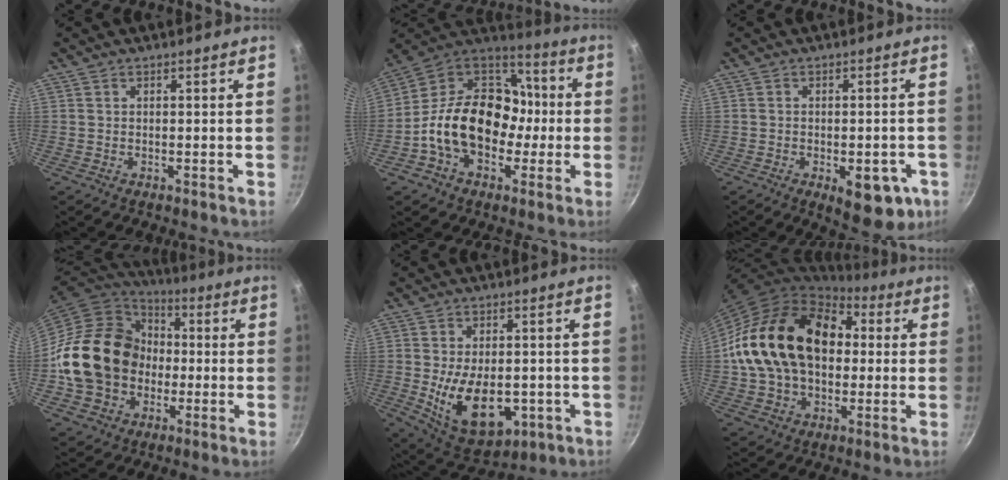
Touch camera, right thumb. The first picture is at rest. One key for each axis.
{"total": 22.6, "fx": -3.2, "fy": 16.4, "fz": 15.2, "tx": -0.222, "ty": 0.066, "tz": -0.060}
{"total": 10.5, "fx": -3.8, "fy": 5.1, "fz": 8.4, "tx": -0.066, "ty": 0.011, "tz": -0.041}
{"total": 21.1, "fx": -1.3, "fy": 17.4, "fz": 11.9, "tx": -0.190, "ty": 0.042, "tz": -0.016}
{"total": 15.7, "fx": -3.2, "fy": 9.5, "fz": 12.1, "tx": -0.171, "ty": -0.007, "tz": -0.031}
{"total": 23.4, "fx": 2.4, "fy": 16.6, "fz": 16.4, "tx": -0.271, "ty": 0.044, "tz": 0.041}